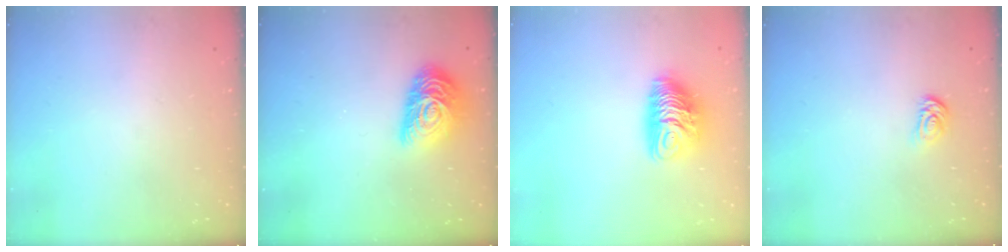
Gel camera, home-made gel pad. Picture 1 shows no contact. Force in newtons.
{"total": 14.2, "press": 14.2, "slide": 1.1}
{"total": 10.2, "press": 10.2, "slide": 0.9}
{"total": 3.3, "press": 3.2, "slide": 0.5}